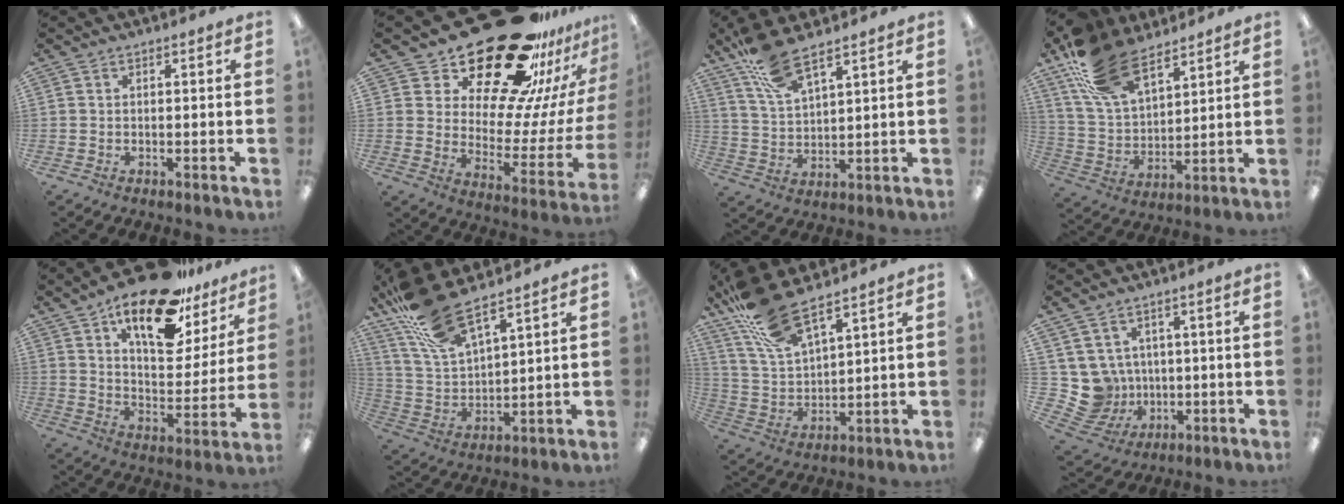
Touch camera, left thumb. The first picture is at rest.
{"total": 29.0, "force": [21.7, 12.0, 15.0], "torque": [-0.218, -0.157, 0.384]}
{"total": 10.5, "force": [8.3, 2.8, 5.9], "torque": [-0.134, -0.033, 0.155]}
{"total": 19.8, "force": [12.6, 10.2, 11.3], "torque": [-0.237, -0.044, 0.234]}
{"total": 20.8, "force": [14.6, 8.6, 12.1], "torque": [-0.193, -0.084, 0.248]}
{"total": 15.3, "force": [12.0, 4.2, 8.5], "torque": [-0.197, -0.059, 0.215]}
{"total": 14.3, "force": [11.2, 4.1, 7.9], "torque": [-0.190, -0.049, 0.203]}
{"total": 8.1, "force": [1.5, 7.9, 1.5], "torque": [-0.078, -0.013, 0.040]}